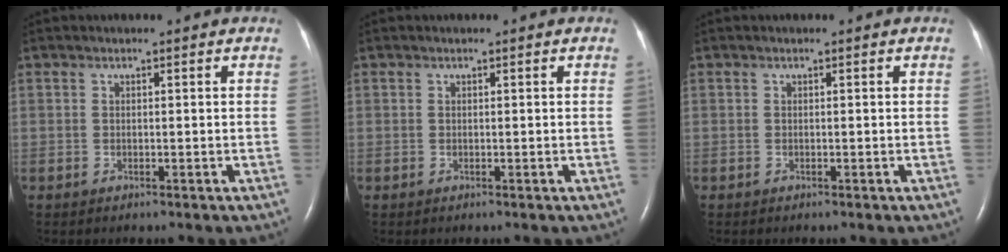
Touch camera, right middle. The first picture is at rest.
{"total": 0.0}
{"total": 0.0}